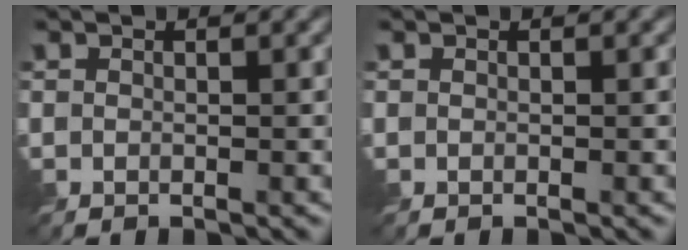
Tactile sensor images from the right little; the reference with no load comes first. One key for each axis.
{"total": 0.0}